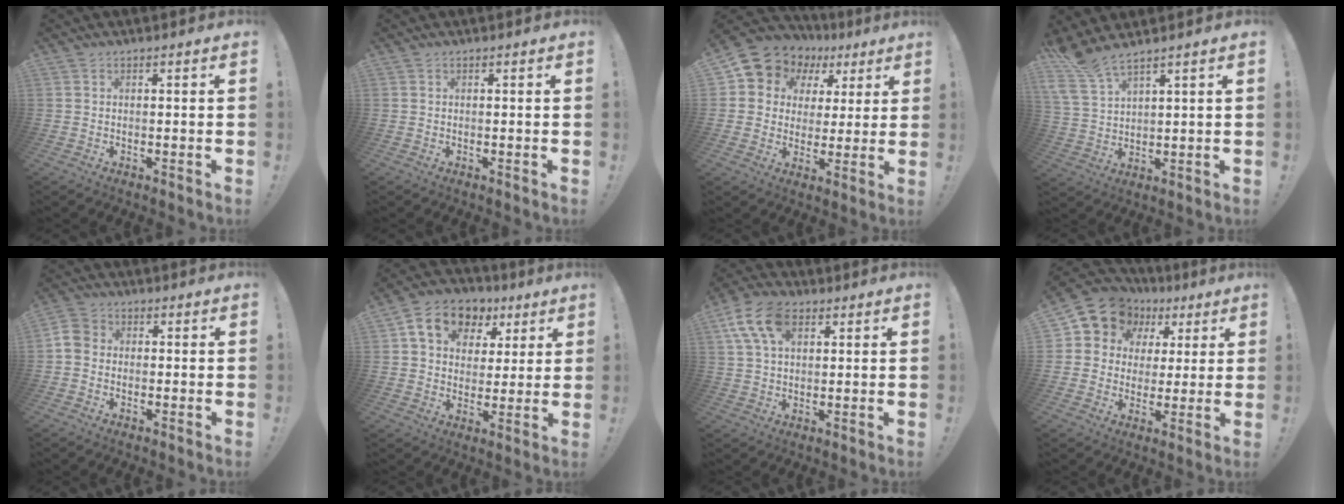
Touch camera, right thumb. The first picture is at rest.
{"total": 0.0}
{"total": 9.2, "force": [4.7, 7.6, 2.4], "torque": [-0.046, -0.035, 0.092]}
{"total": 7.3, "force": [6.2, 1.3, 3.6], "torque": [-0.083, -0.029, 0.119]}
{"total": 5.1, "force": [-1.0, 4.3, 2.6], "torque": [-0.050, 0.021, -0.013]}
{"total": 12.7, "force": [6.0, 9.6, 5.8], "torque": [-0.091, -0.015, 0.115]}
{"total": 12.7, "force": [5.2, 7.9, 8.5], "torque": [-0.161, -0.004, 0.099]}
{"total": 10.3, "force": [4.7, 8.6, 3.1], "torque": [-0.057, -0.029, 0.095]}